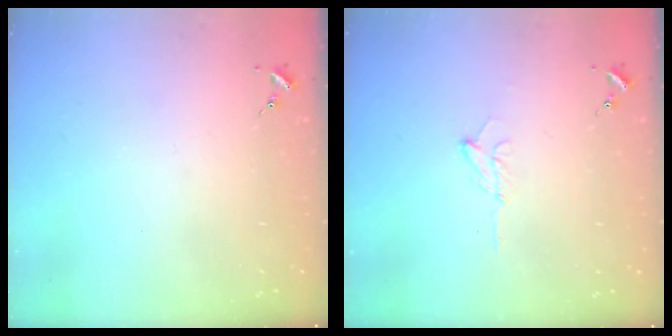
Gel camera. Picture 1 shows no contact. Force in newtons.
{"total": 6.5, "press": 6.5, "slide": 0.8}